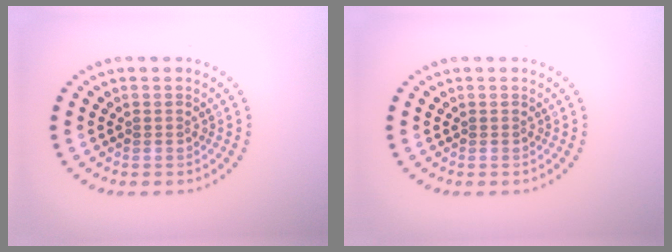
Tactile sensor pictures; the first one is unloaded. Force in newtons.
{"total": 0.0}